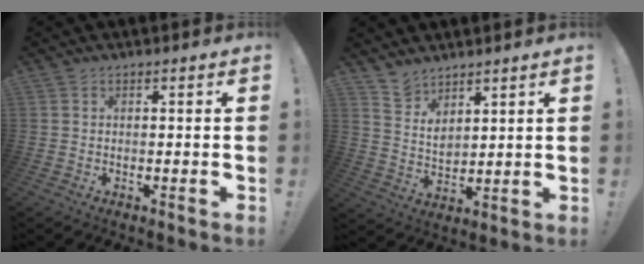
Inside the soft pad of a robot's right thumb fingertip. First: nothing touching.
{"total": 6.0, "force": [5.5, 2.3, 0.7], "torque": [-0.020, -0.047, 0.105]}